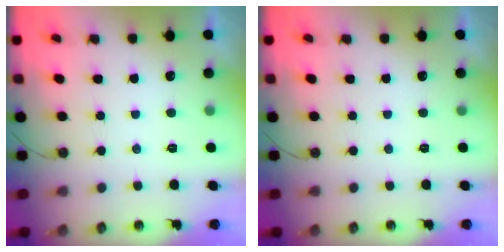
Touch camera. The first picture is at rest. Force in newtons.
{"total": 0.0}